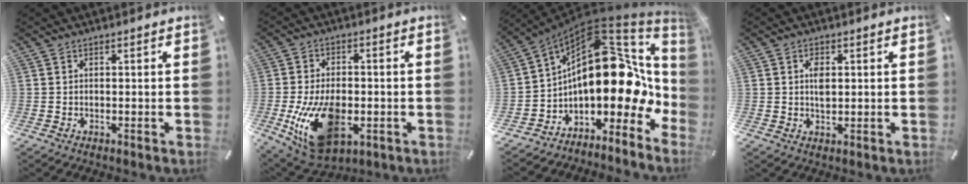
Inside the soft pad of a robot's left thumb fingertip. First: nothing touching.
{"total": 17.2, "force": [-4.1, 10.5, 13.0], "torque": [-0.253, -0.002, -0.061]}
{"total": 21.2, "force": [4.5, 13.1, 16.1], "torque": [-0.230, -0.070, 0.080]}
{"total": 3.4, "force": [0.6, 2.0, 2.7], "torque": [-0.043, 0.000, 0.006]}